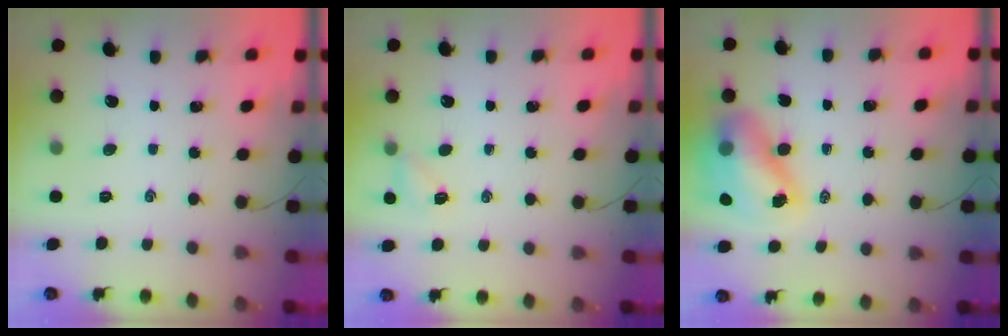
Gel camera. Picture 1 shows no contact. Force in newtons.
{"total": 4.4, "press": 4.2, "slide": 1.2}
{"total": 14.0, "press": 13.5, "slide": 3.7}